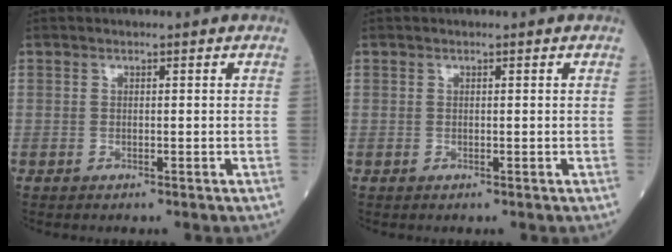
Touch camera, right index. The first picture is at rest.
{"total": 0.0}